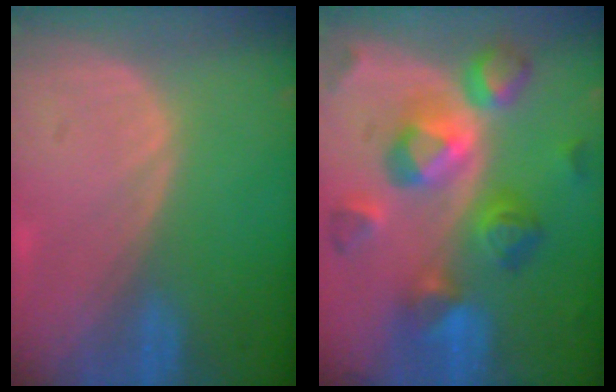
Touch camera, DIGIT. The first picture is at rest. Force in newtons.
{"total": 11.4, "press": 11.3, "slide": 0.9}